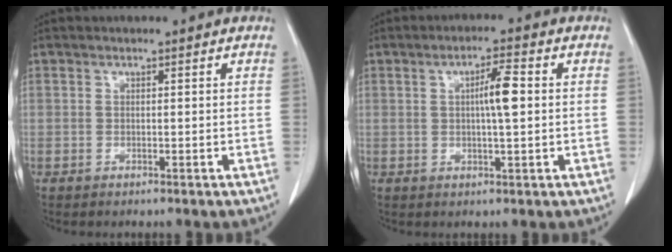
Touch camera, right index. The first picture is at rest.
{"total": 4.6, "force": [0.4, 0.4, 4.5], "torque": [-0.078, 0.004, 0.005]}